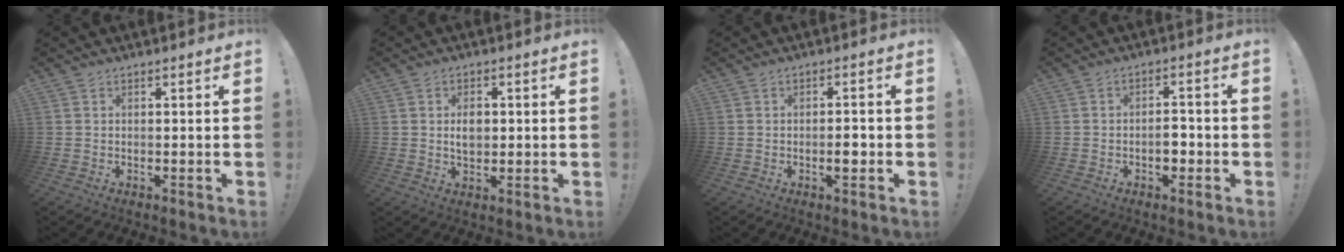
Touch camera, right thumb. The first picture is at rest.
{"total": 4.5, "force": [0.4, 3.1, 3.3], "torque": [-0.046, 0.001, 0.004]}
{"total": 3.1, "force": [-0.8, 1.4, 2.6], "torque": [-0.025, 0.002, -0.016]}
{"total": 4.8, "force": [-1.7, 2.8, 3.5], "torque": [-0.053, 0.012, -0.030]}